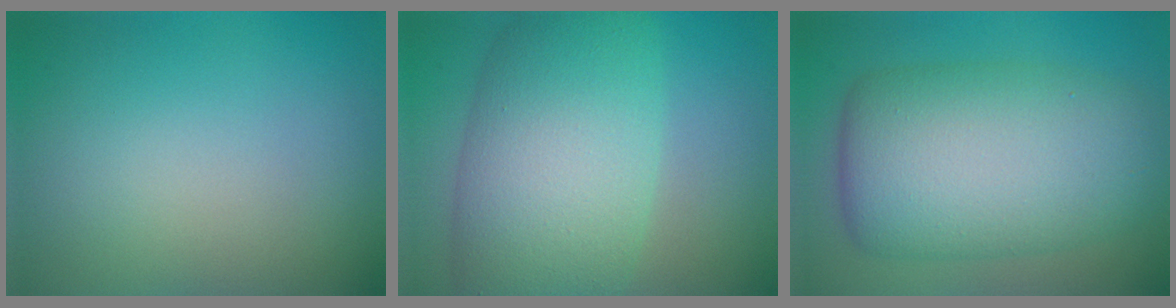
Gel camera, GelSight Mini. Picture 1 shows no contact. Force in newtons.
{"total": 11.4, "press": 11.4, "slide": 0.5}
{"total": 11.4, "press": 11.4, "slide": 0.1}